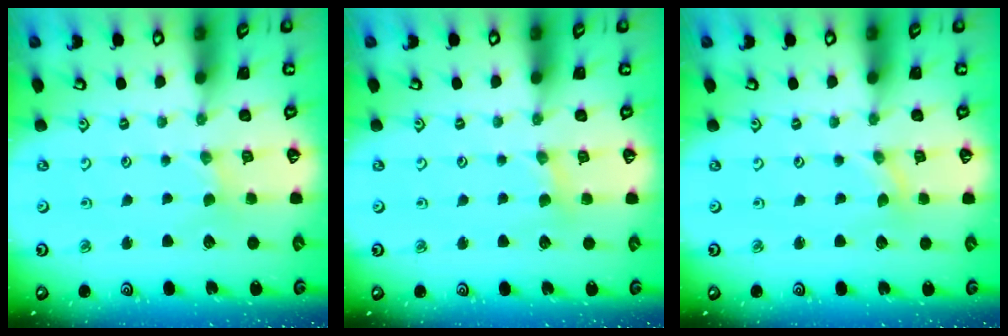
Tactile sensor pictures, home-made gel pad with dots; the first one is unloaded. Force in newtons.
{"total": 2.7, "press": 2.7, "slide": 0.3}
{"total": 0.0}